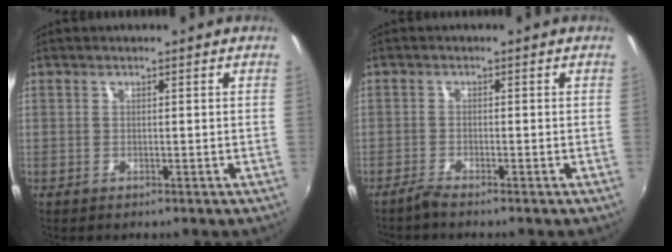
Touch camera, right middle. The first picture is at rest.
{"total": 1.9, "force": [-1.8, -0.1, 0.7], "torque": [-0.024, -0.002, -0.036]}